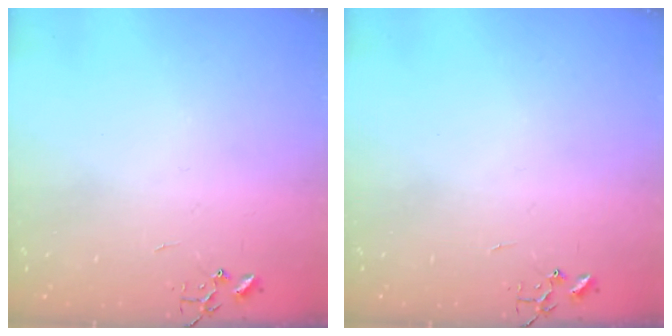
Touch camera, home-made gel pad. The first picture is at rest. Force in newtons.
{"total": 0.0}